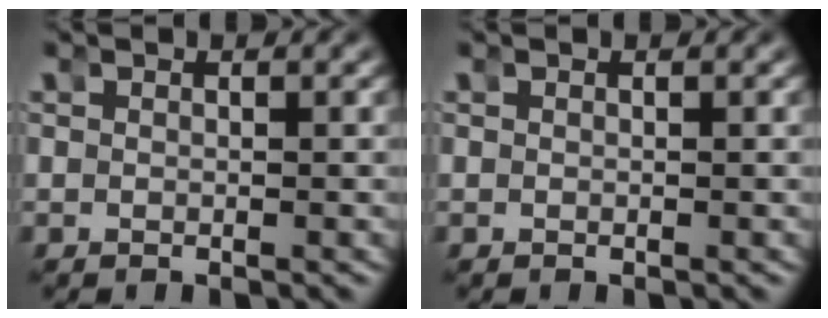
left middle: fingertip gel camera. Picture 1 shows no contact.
{"total": 0.0}